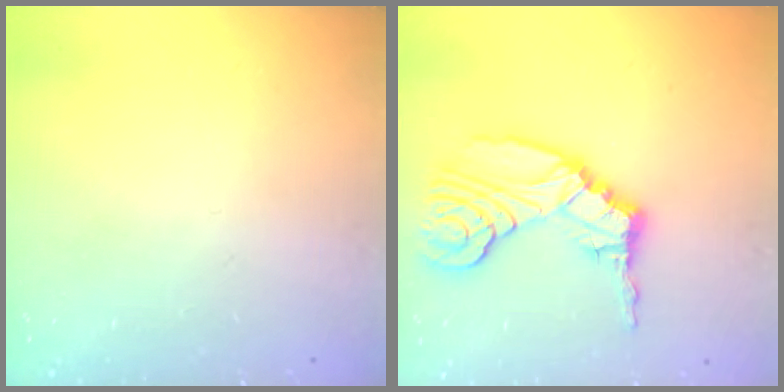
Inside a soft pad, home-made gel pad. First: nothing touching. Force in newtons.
{"total": 14.6, "press": 14.4, "slide": 2.1}